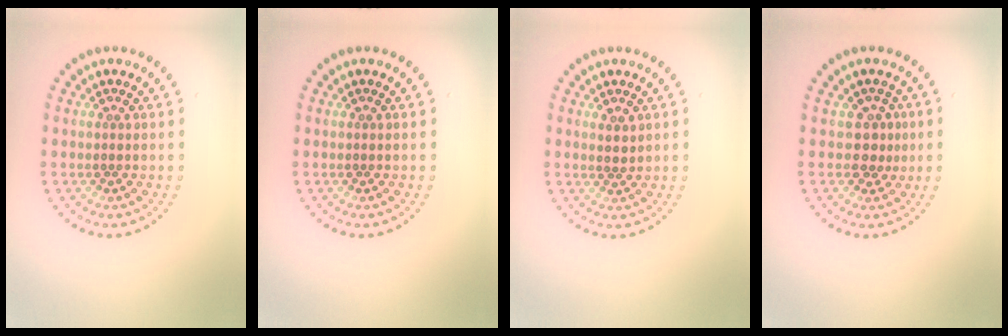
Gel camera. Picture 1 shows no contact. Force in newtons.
{"total": 0.0}
{"total": 1.1, "press": 1.0, "slide": 0.6}
{"total": 2.1, "press": 1.6, "slide": 1.3}